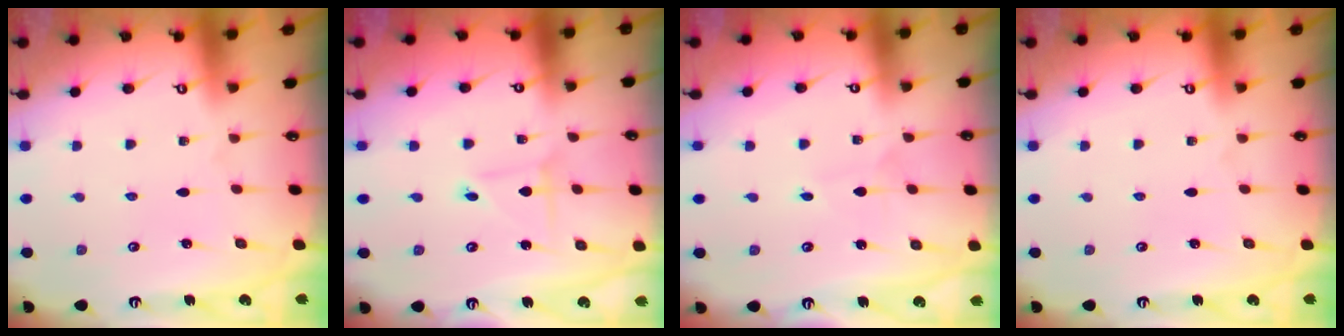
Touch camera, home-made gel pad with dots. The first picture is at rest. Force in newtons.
{"total": 2.2, "press": 2.2, "slide": 0.1}
{"total": 1.5, "press": 1.4, "slide": 0.1}
{"total": 0.0}